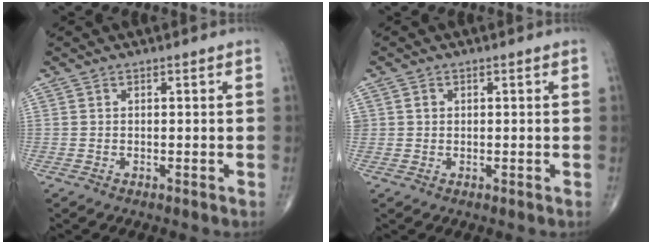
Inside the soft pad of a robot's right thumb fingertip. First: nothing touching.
{"total": 1.1, "force": [0.2, 1.1, 0.3], "torque": [0.002, 0.001, 0.003]}